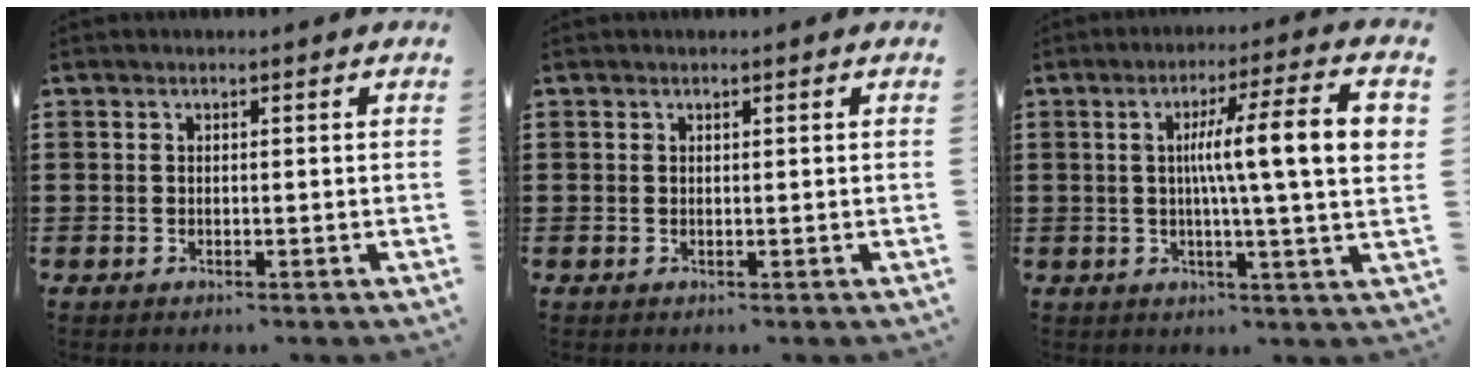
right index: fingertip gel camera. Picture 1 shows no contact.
{"total": 0.0}
{"total": 12.3, "force": [1.7, 0.7, 12.1], "torque": [-0.212, 0.003, 0.022]}